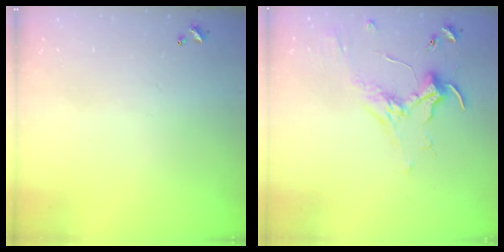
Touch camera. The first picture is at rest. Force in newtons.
{"total": 1.7, "press": 1.6, "slide": 0.7}